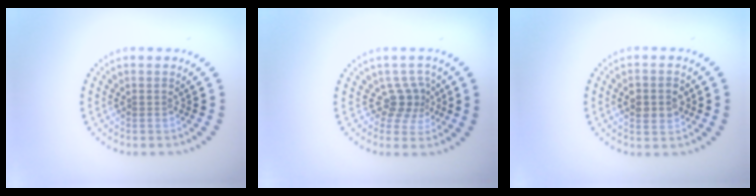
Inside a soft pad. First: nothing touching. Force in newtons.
{"total": 2.6, "press": 1.8, "slide": 1.9}
{"total": 3.0, "press": 3.0, "slide": 0.1}